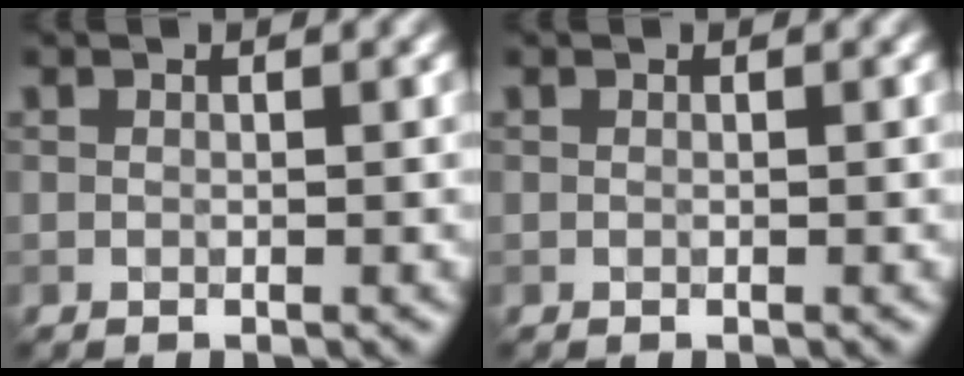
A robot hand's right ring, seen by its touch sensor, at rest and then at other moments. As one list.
[{"total": 0.0}]